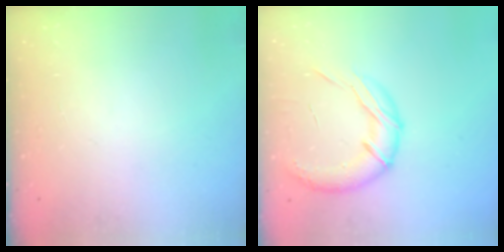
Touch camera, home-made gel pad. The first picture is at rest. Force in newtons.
{"total": 14.9, "press": 14.7, "slide": 2.3}